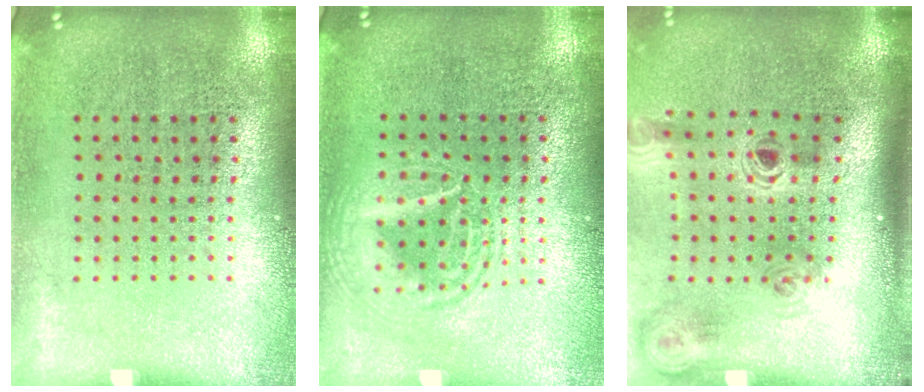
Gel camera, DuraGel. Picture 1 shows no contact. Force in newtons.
{"total": 1.6, "press": 1.6, "slide": 0.2}
{"total": 1.6, "press": 1.3, "slide": 1.0}